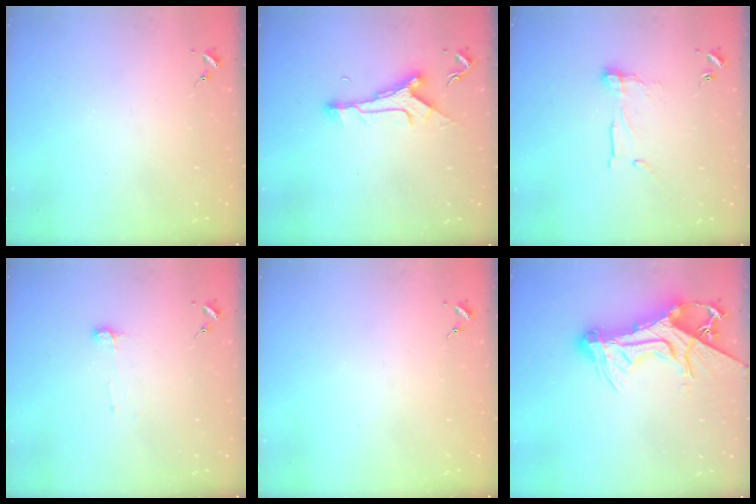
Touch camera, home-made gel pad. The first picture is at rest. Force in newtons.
{"total": 10.1, "press": 10.1, "slide": 0.8}
{"total": 8.8, "press": 8.7, "slide": 0.7}
{"total": 5.1, "press": 5.0, "slide": 0.6}
{"total": 0.0}
{"total": 19.7, "press": 19.6, "slide": 1.8}